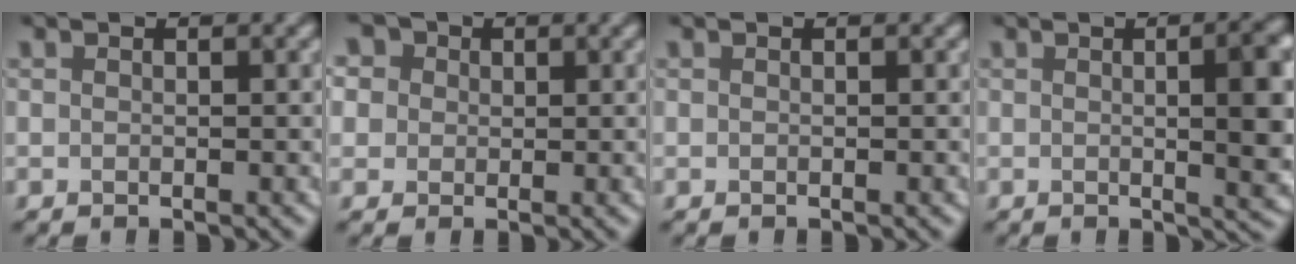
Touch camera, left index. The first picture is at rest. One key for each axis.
{"total": 8.2, "fx": 3.9, "fy": 6.0, "fz": 3.8, "tx": -0.077, "ty": 0.031, "tz": 0.034}
{"total": 0.0}
{"total": 8.4, "fx": 0.6, "fy": 2.8, "fz": 7.9, "tx": -0.062, "ty": 0.015, "tz": 0.000}